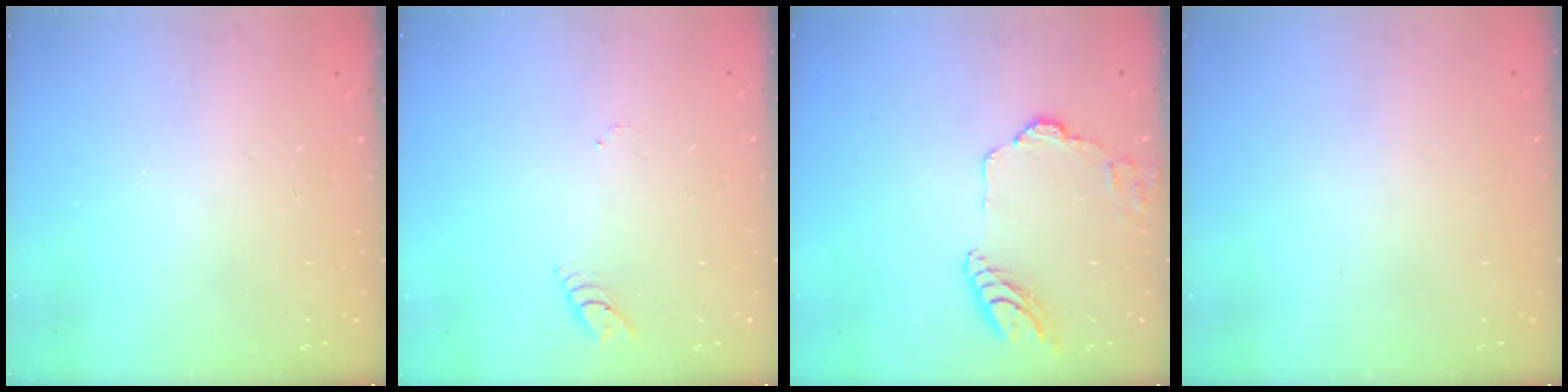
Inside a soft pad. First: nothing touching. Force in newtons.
{"total": 2.6, "press": 2.6, "slide": 0.3}
{"total": 12.1, "press": 12.0, "slide": 1.5}
{"total": 0.0}